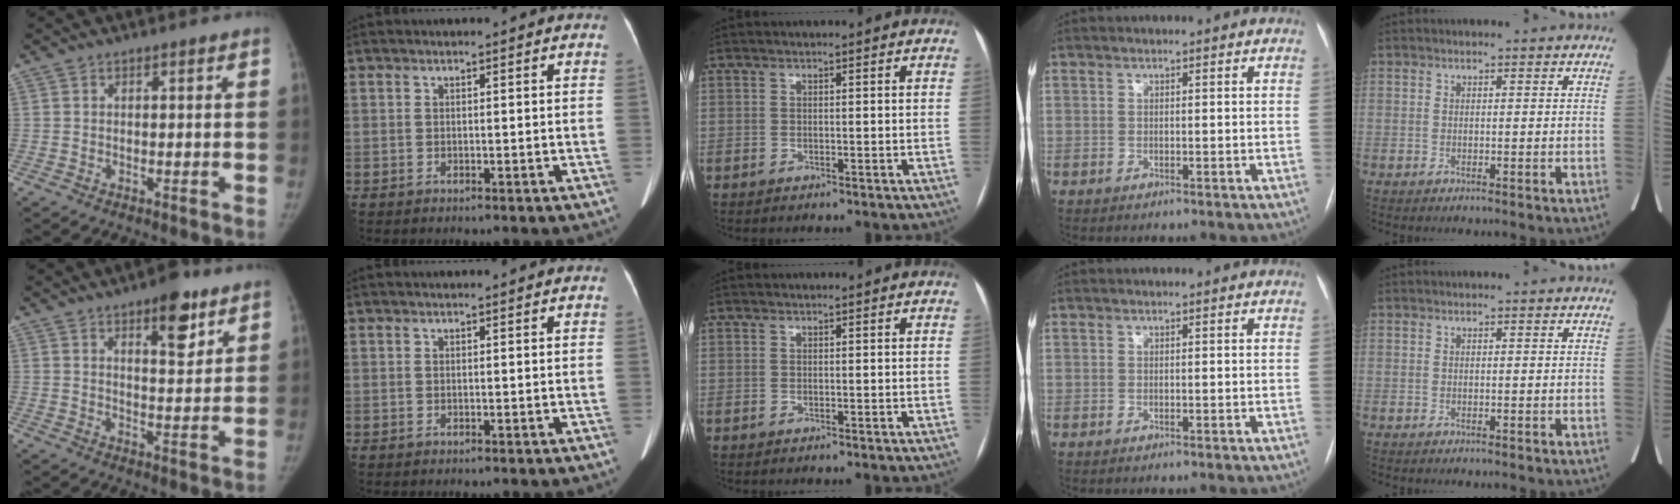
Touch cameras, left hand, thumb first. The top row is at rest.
{"thumb": {"total": 8.7, "force": [5.2, 3.4, 6.1], "torque": [-0.061, -0.029, 0.073]}, "index": {"total": 0.7, "force": [0.7, 0.0, 0.2], "torque": [-0.006, 0.004, 0.011]}}